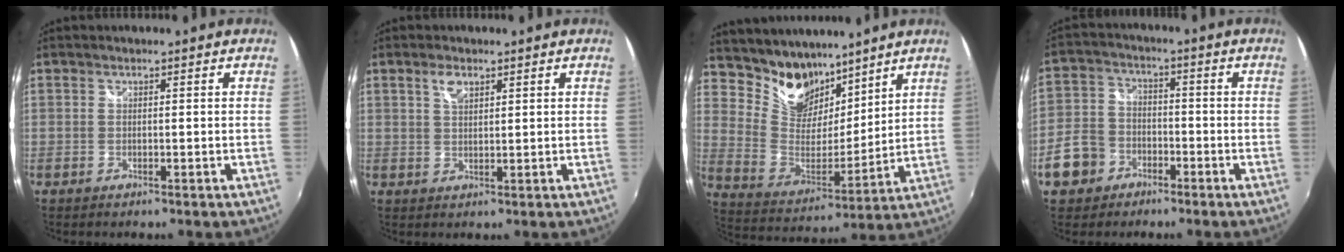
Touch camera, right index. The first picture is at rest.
{"total": 3.0, "force": [1.7, 1.4, 2.0], "torque": [-0.034, 0.003, 0.030]}
{"total": 15.1, "force": [11.4, 8.4, 5.2], "torque": [-0.129, 0.010, 0.218]}
{"total": 9.1, "force": [-4.6, 7.3, 3.0], "torque": [-0.085, 0.020, -0.082]}